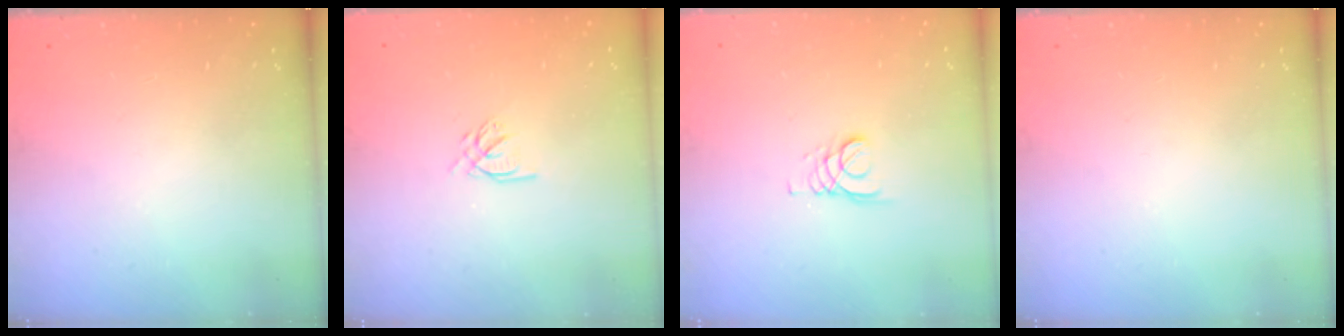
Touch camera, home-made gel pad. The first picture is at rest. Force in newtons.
{"total": 2.4, "press": 2.4, "slide": 0.3}
{"total": 2.1, "press": 2.1, "slide": 0.1}
{"total": 0.0}